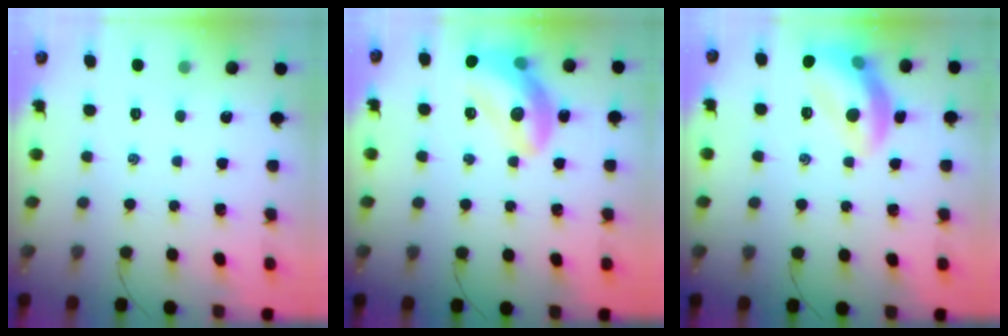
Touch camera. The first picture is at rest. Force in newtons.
{"total": 16.3, "press": 16.2, "slide": 2.1}
{"total": 14.0, "press": 14.0, "slide": 1.2}